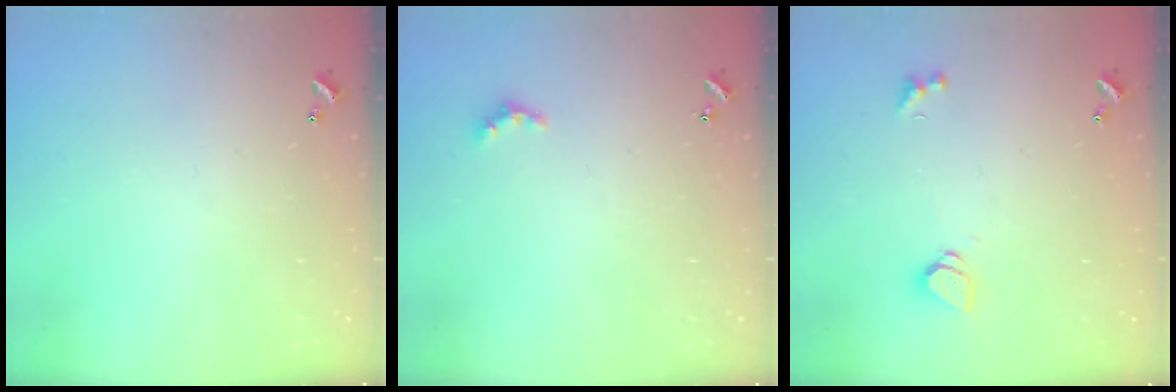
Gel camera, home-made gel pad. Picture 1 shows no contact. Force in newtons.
{"total": 3.6, "press": 3.6, "slide": 0.6}
{"total": 1.6, "press": 1.6, "slide": 0.5}